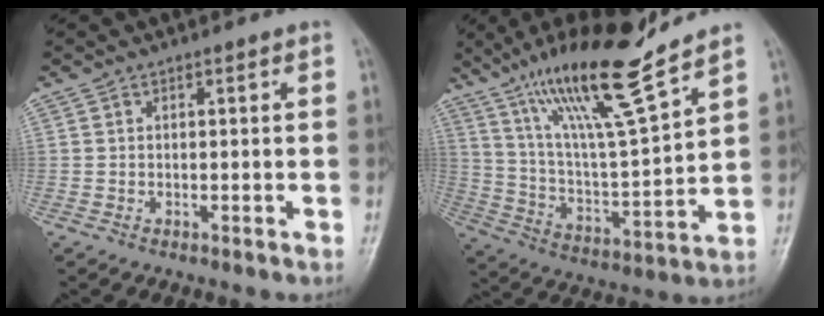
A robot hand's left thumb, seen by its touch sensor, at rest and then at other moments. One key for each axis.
{"total": 19.3, "fx": 13.9, "fy": 2.2, "fz": 13.3, "tx": -0.216, "ty": -0.071, "tz": 0.253}